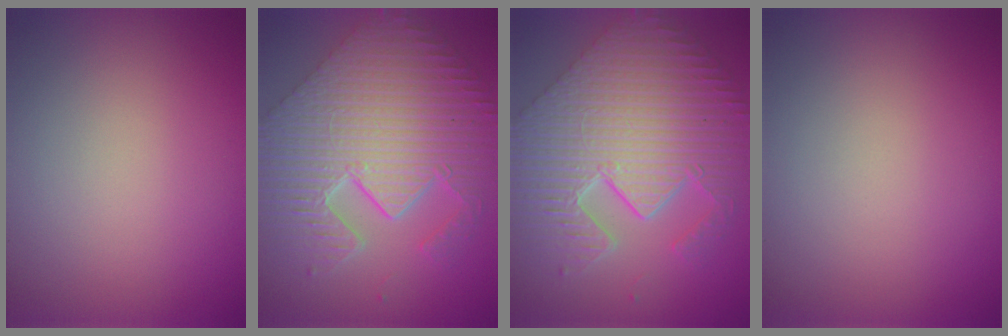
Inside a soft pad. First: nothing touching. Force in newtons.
{"total": 11.6, "press": 7.8, "slide": 8.6}
{"total": 11.6, "press": 7.8, "slide": 8.6}
{"total": 0.0}